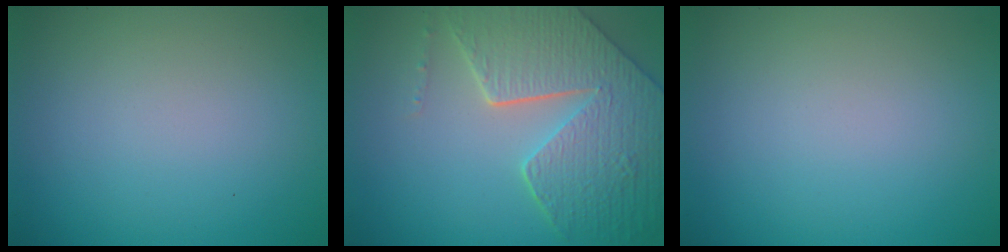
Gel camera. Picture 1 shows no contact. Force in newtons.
{"total": 8.4, "press": 6.1, "slide": 5.8}
{"total": 0.0}